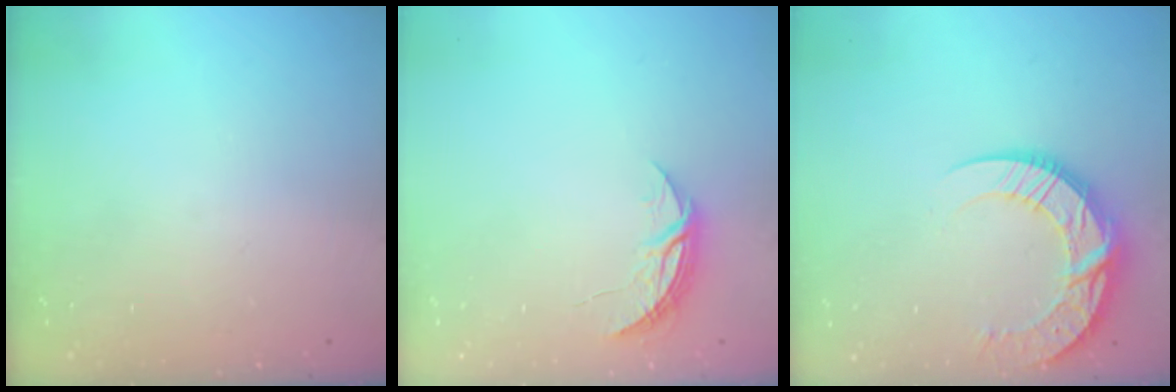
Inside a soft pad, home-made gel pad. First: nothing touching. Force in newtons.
{"total": 6.2, "press": 6.2, "slide": 0.5}
{"total": 13.9, "press": 13.8, "slide": 1.4}